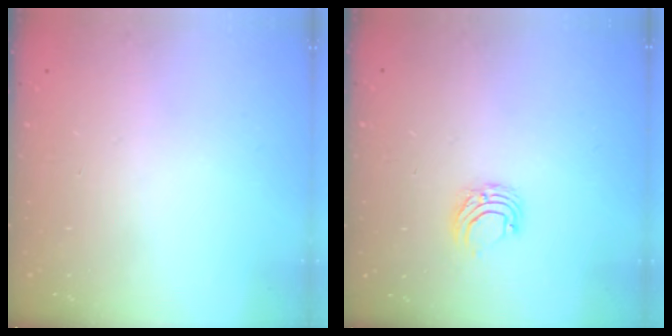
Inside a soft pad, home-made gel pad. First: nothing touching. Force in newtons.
{"total": 5.6, "press": 5.6, "slide": 0.6}